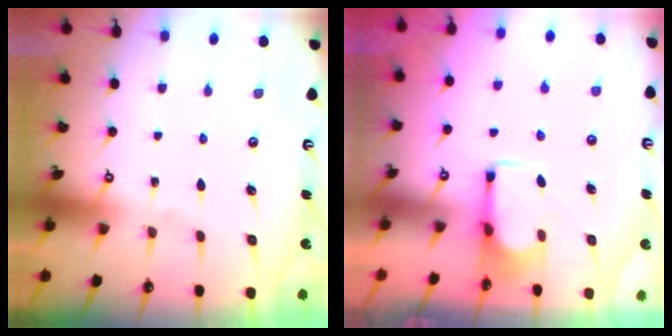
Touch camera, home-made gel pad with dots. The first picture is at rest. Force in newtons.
{"total": 2.5, "press": 2.4, "slide": 0.8}